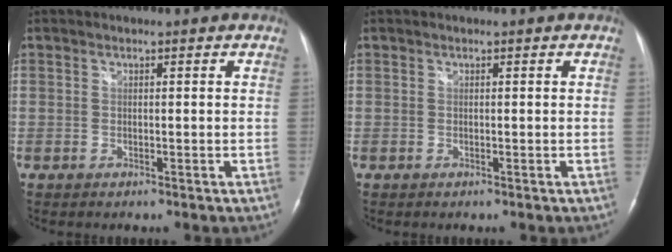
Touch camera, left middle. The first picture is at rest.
{"total": 0.0}